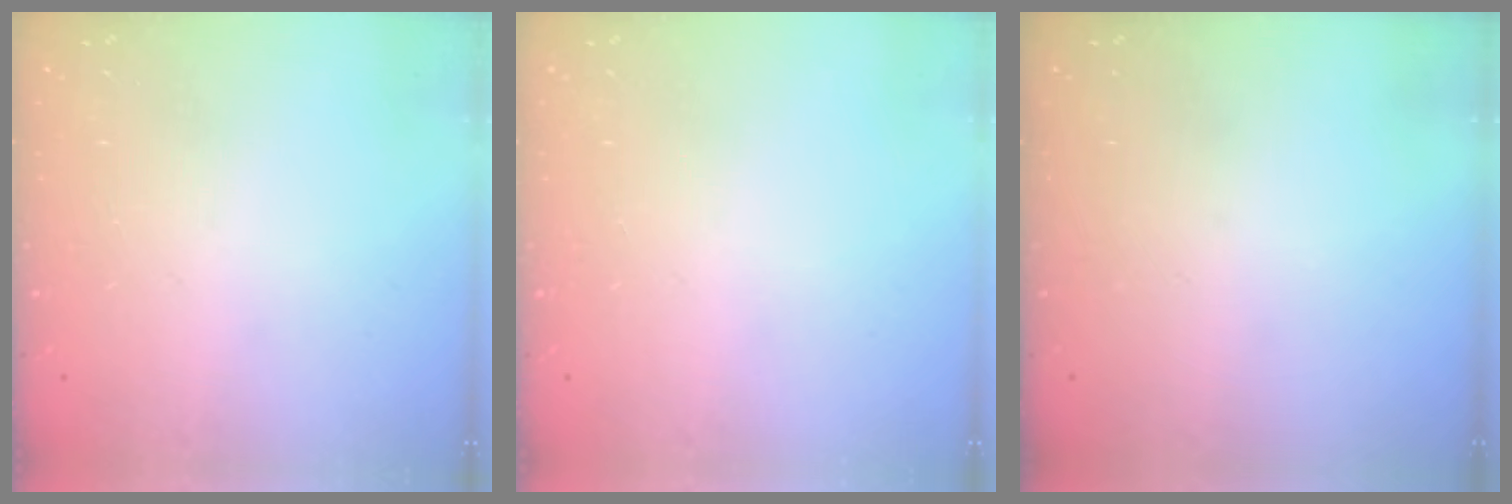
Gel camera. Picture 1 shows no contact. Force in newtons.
{"total": 0.0}
{"total": 0.0}